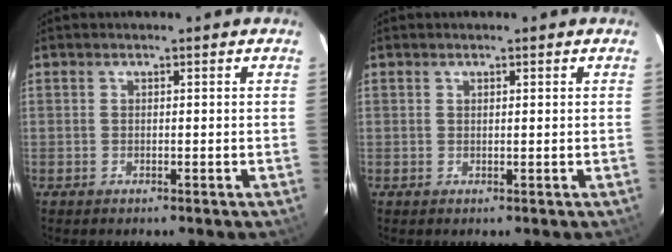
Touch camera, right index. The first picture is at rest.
{"total": 0.6, "force": [0.4, 0.0, 0.4], "torque": [-0.006, 0.001, 0.007]}